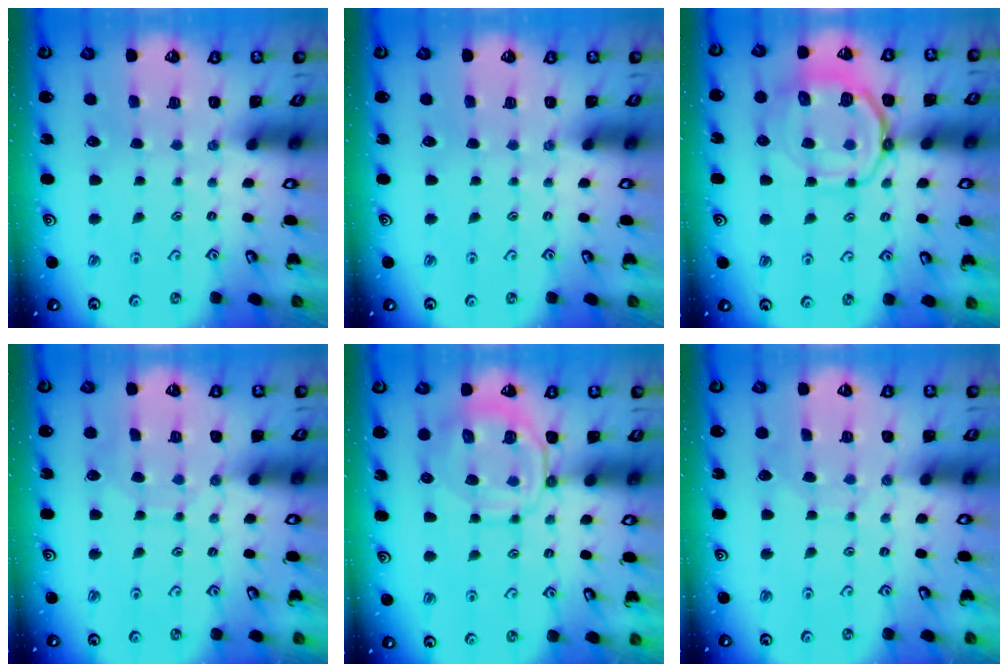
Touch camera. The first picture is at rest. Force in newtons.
{"total": 0.0}
{"total": 11.9, "press": 11.8, "slide": 1.0}
{"total": 5.0, "press": 5.0, "slide": 0.4}
{"total": 9.4, "press": 9.4, "slide": 1.1}
{"total": 4.9, "press": 4.9, "slide": 0.4}